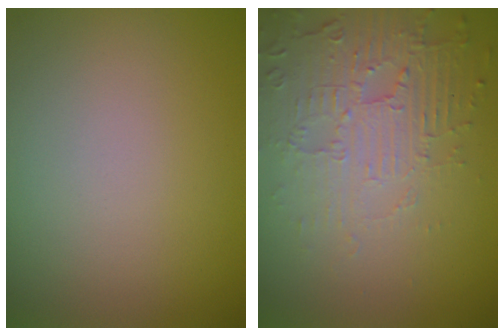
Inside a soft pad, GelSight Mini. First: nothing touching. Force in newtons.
{"total": 5.7, "press": 3.7, "slide": 4.3}